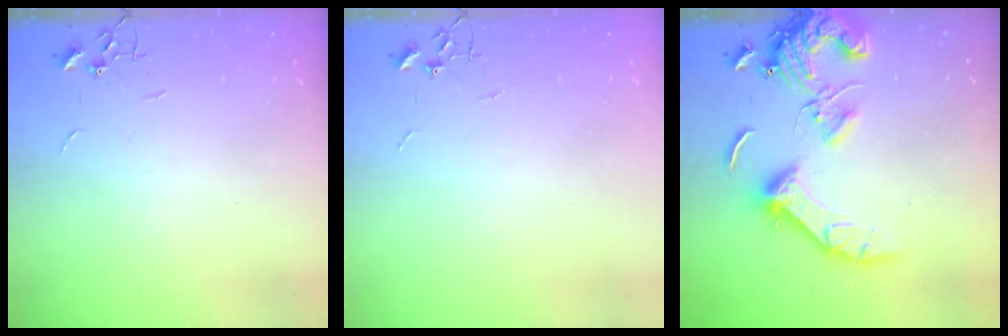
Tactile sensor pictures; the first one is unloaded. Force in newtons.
{"total": 0.0}
{"total": 17.1, "press": 17.0, "slide": 2.2}